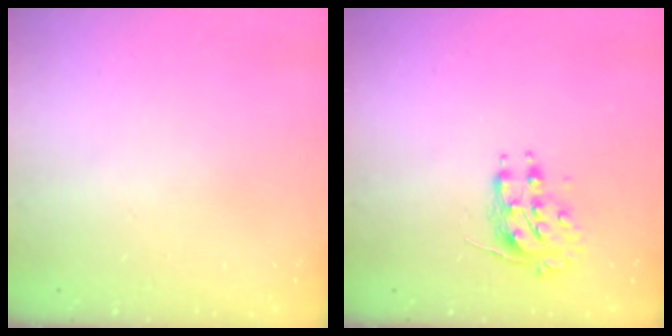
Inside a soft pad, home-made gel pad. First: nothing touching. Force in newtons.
{"total": 8.7, "press": 8.7, "slide": 0.2}